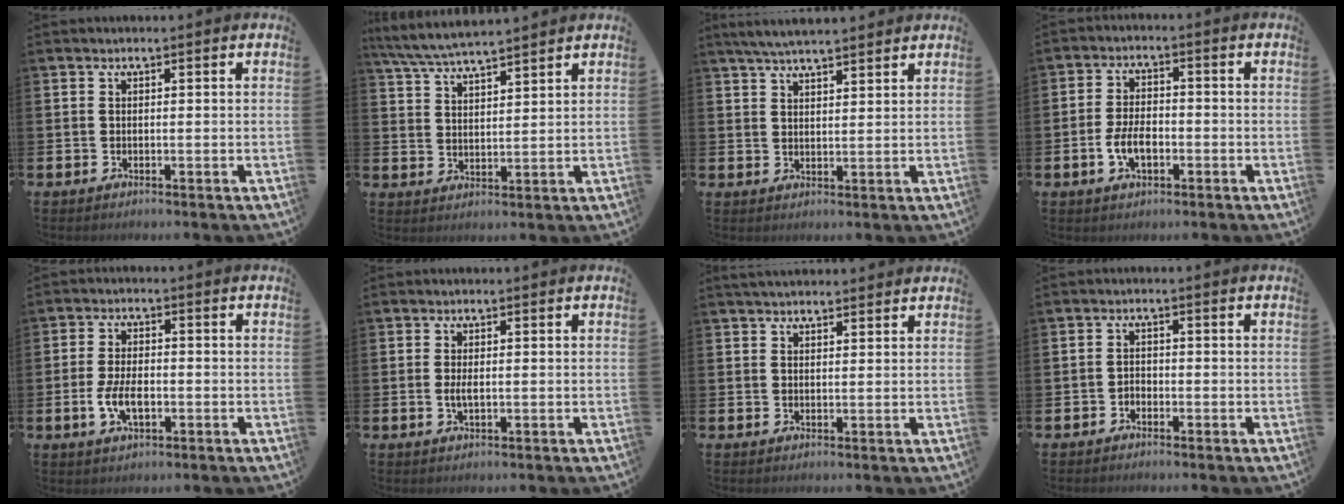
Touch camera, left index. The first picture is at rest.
{"total": 5.9, "force": [5.7, 0.4, 1.6], "torque": [-0.052, -0.025, 0.103]}
{"total": 5.0, "force": [4.7, 0.5, 1.4], "torque": [-0.036, -0.012, 0.087]}
{"total": 4.5, "force": [-1.3, 2.5, 3.5], "torque": [-0.065, 0.004, -0.026]}
{"total": 4.7, "force": [-1.1, 2.4, 3.8], "torque": [-0.071, 0.004, -0.020]}
{"total": 1.6, "force": [-0.1, 0.6, 1.5], "torque": [-0.026, 0.001, -0.004]}
{"total": 2.6, "force": [2.5, 0.5, 0.3], "torque": [-0.008, -0.007, 0.046]}
{"total": 1.2, "force": [-0.9, 0.7, 0.1], "torque": [-0.001, 0.002, -0.021]}